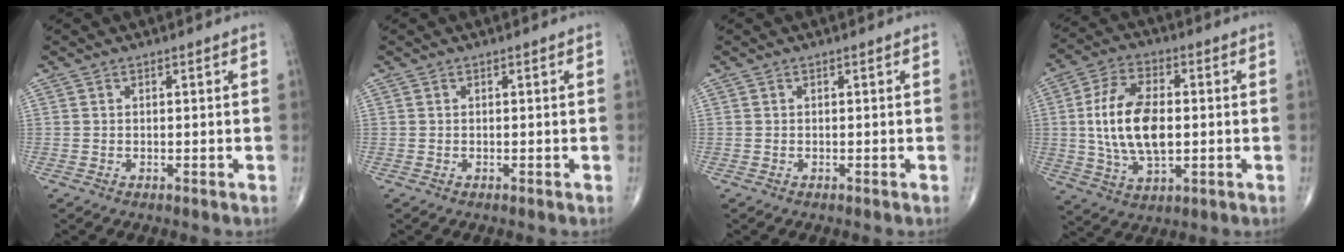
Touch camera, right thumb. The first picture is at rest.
{"total": 0.0}
{"total": 0.0}
{"total": 14.9, "force": [0.3, 7.9, 12.6], "torque": [-0.238, 0.003, 0.006]}